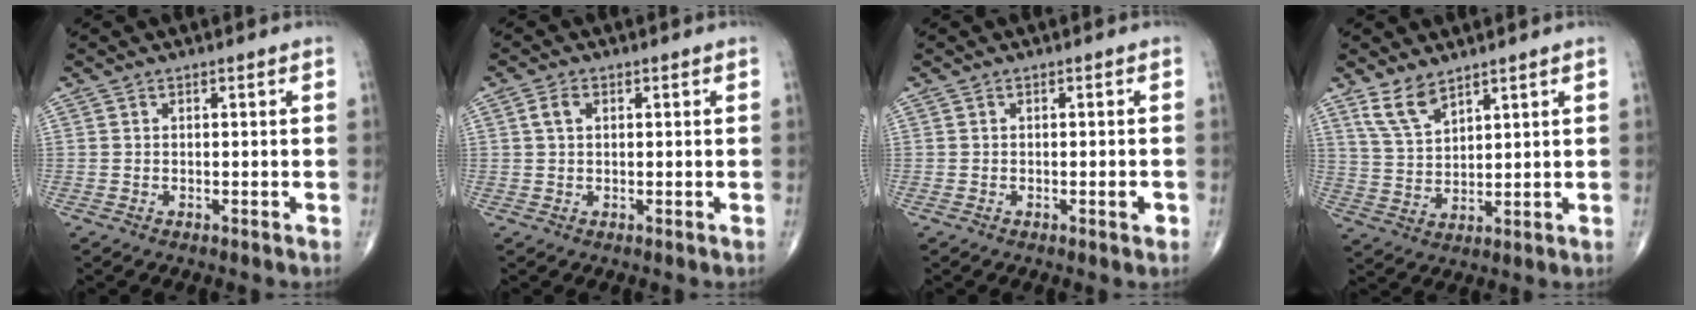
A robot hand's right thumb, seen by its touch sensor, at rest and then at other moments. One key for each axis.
{"total": 2.2, "fx": 0.6, "fy": 1.4, "fz": 1.6, "tx": -0.033, "ty": 0.007, "tz": 0.011}
{"total": 1.6, "fx": -0.6, "fy": 0.4, "fz": 1.4, "tx": -0.016, "ty": 0.000, "tz": -0.009}
{"total": 6.3, "fx": 4.6, "fy": 2.6, "fz": 3.4, "tx": -0.060, "ty": -0.023, "tz": 0.100}